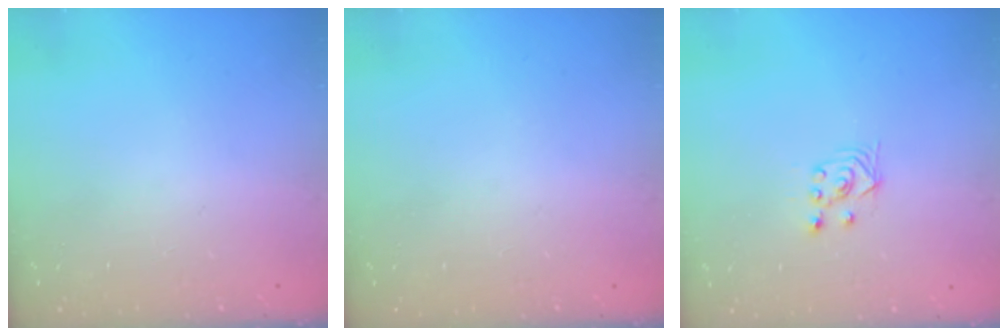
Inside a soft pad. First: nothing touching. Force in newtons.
{"total": 0.0}
{"total": 2.9, "press": 2.5, "slide": 1.4}